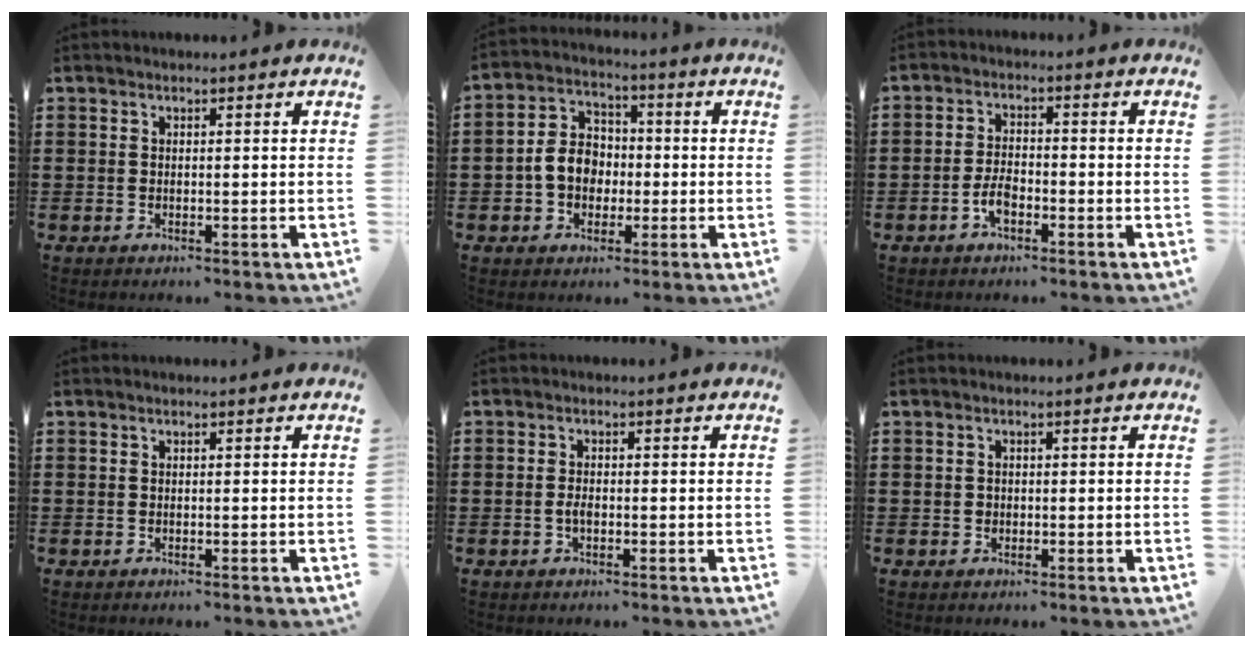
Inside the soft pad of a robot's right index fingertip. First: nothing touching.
{"total": 6.5, "force": [-1.0, 5.3, 3.5], "torque": [-0.090, 0.012, -0.023]}
{"total": 3.6, "force": [-1.9, 1.8, 2.5], "torque": [-0.067, -0.003, -0.041]}
{"total": 0.0}
{"total": 1.5, "force": [-0.4, 0.4, 1.4], "torque": [-0.035, -0.008, -0.009]}
{"total": 0.7, "force": [0.0, 0.6, 0.2], "torque": [-0.005, 0.005, -0.001]}